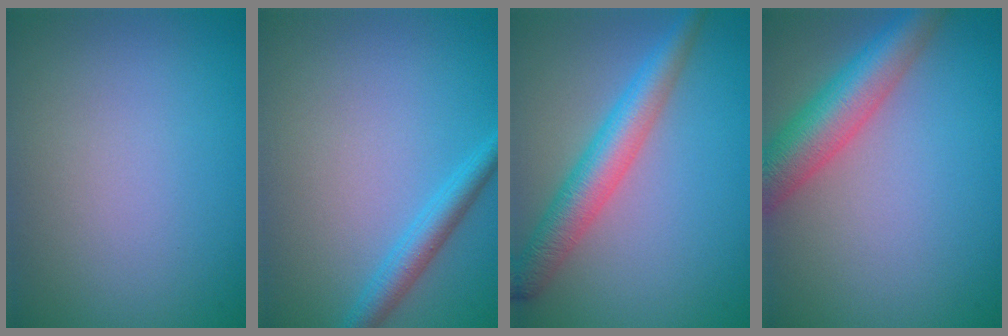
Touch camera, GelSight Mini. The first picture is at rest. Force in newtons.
{"total": 2.6, "press": 2.5, "slide": 0.1}
{"total": 4.8, "press": 4.8, "slide": 0.2}
{"total": 6.2, "press": 6.2, "slide": 0.3}